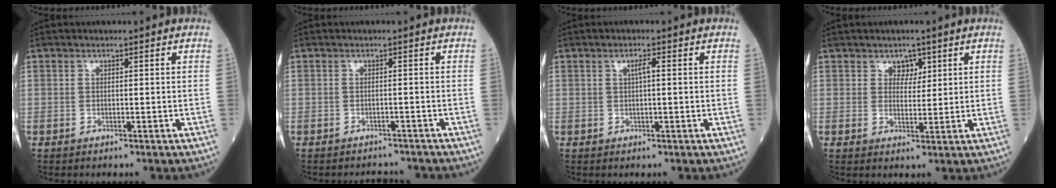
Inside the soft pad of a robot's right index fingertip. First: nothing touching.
{"total": 3.3, "force": [-3.2, 0.5, -0.4], "torque": [0.006, -0.007, -0.043]}
{"total": 1.4, "force": [0.3, 0.1, 1.4], "torque": [-0.025, 0.003, 0.003]}
{"total": 2.6, "force": [1.4, 1.7, 1.3], "torque": [-0.011, 0.000, 0.022]}